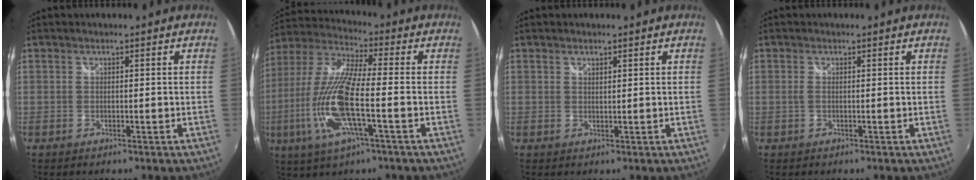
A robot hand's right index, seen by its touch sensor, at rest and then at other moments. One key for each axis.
{"total": 17.0, "fx": -4.5, "fy": 3.3, "fz": 16.1, "tx": -0.338, "ty": -0.016, "tz": -0.092}
{"total": 0.8, "fx": 0.6, "fy": 0.3, "fz": 0.3, "tx": -0.004, "ty": 0.000, "tz": 0.011}
{"total": 0.8, "fx": -0.1, "fy": 0.1, "fz": 0.8, "tx": -0.015, "ty": 0.001, "tz": -0.004}